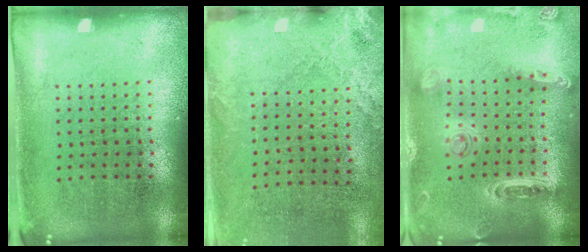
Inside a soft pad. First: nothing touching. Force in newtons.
{"total": 2.5, "press": 2.2, "slide": 1.2}
{"total": 1.4, "press": 1.3, "slide": 0.2}